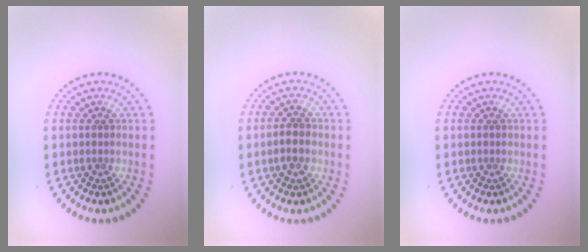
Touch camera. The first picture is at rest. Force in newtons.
{"total": 1.5, "press": 1.4, "slide": 0.2}
{"total": 0.0}